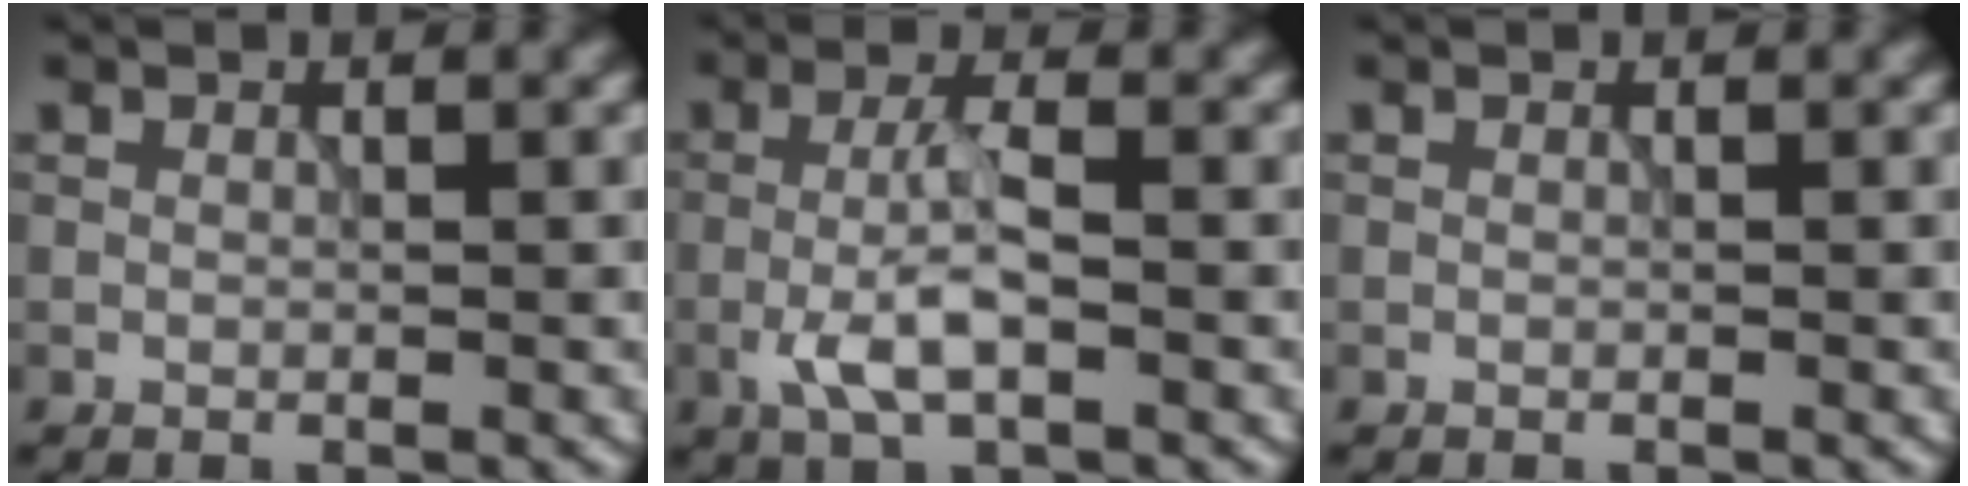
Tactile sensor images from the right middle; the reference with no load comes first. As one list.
[{"total": 4.1, "force": [-1.4, 1.1, 3.7], "torque": [-0.078, 0.002, -0.034]}, {"total": 0.0}]